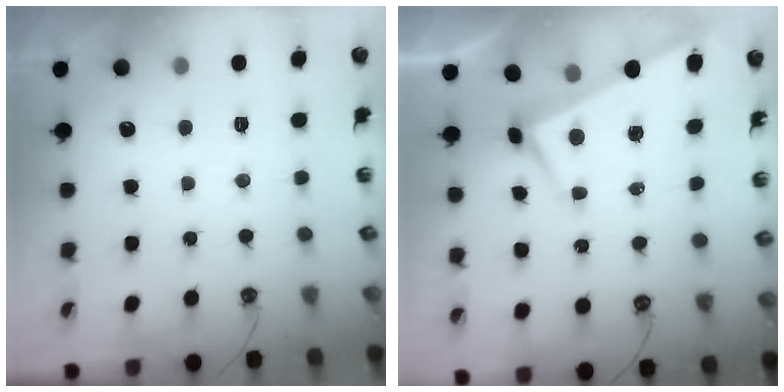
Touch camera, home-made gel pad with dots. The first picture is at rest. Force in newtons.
{"total": 2.9, "press": 2.8, "slide": 0.9}